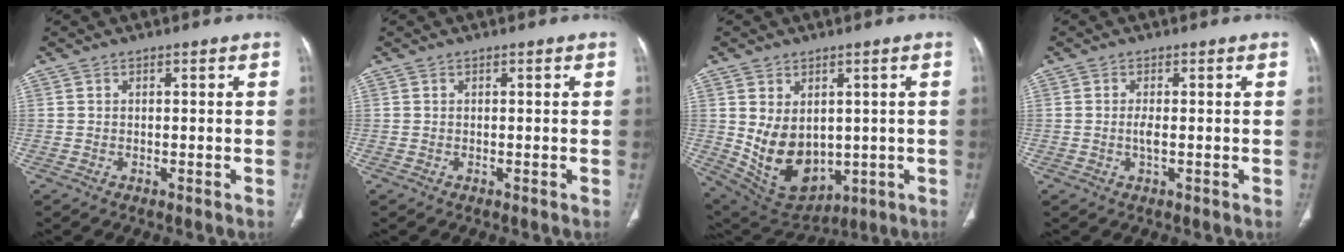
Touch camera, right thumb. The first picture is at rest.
{"total": 0.0}
{"total": 12.8, "force": [0.2, 9.1, 9.0], "torque": [-0.129, -0.013, 0.042]}
{"total": 1.7, "force": [-0.2, 0.5, 1.7], "torque": [-0.038, -0.002, -0.005]}